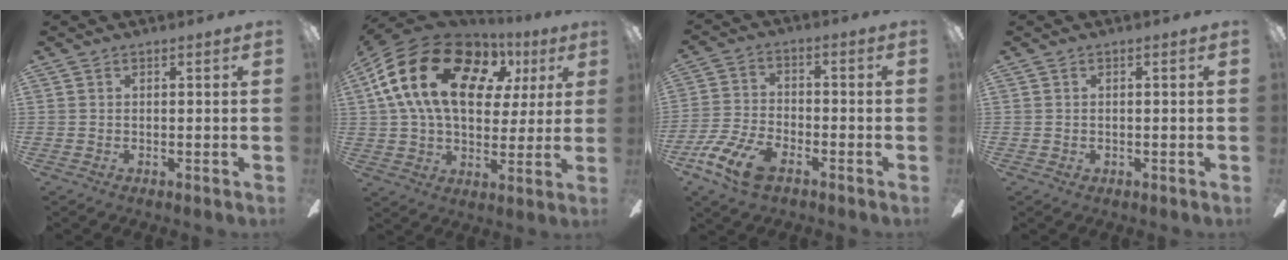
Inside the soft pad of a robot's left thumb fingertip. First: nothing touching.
{"total": 23.0, "force": [7.3, 14.9, 15.8], "torque": [-0.307, -0.007, 0.125]}
{"total": 11.8, "force": [-6.8, 5.9, 7.5], "torque": [-0.168, 0.029, -0.130]}
{"total": 0.8, "force": [-0.3, 0.7, 0.3], "torque": [-0.006, 0.004, -0.008]}